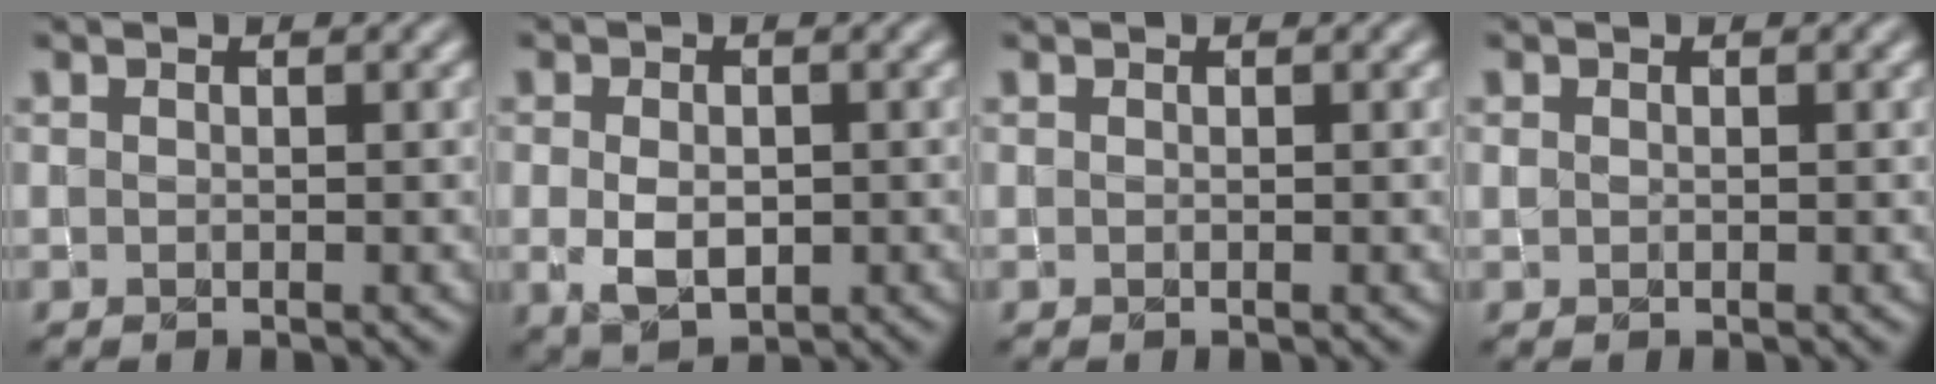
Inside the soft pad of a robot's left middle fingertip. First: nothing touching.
{"total": 3.0, "force": [-0.3, 2.1, 2.0], "torque": [-0.041, -0.001, -0.002]}
{"total": 0.0}
{"total": 0.0}